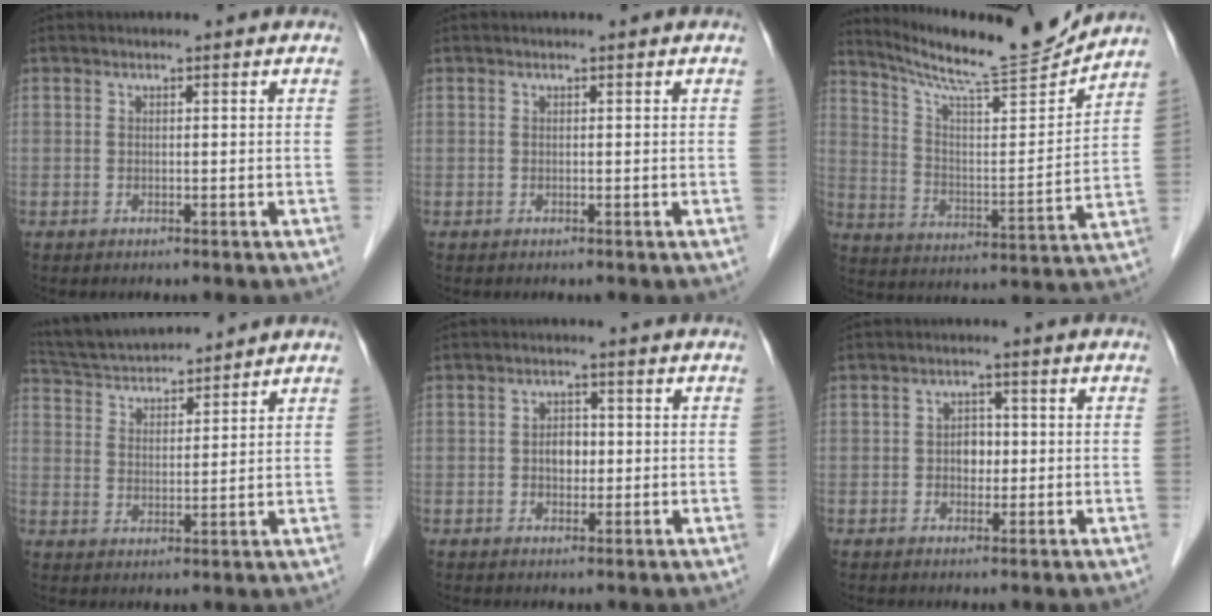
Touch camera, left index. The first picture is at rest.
{"total": 0.0}
{"total": 16.7, "force": [15.8, -0.6, 5.5], "torque": [-0.104, -0.031, 0.253]}
{"total": 13.0, "force": [12.2, 2.1, 4.0], "torque": [-0.078, 0.032, 0.211]}
{"total": 2.8, "force": [-0.1, 2.0, 2.0], "torque": [-0.033, 0.008, 0.000]}
{"total": 2.6, "force": [-0.1, 2.0, 1.7], "torque": [-0.025, 0.007, -0.001]}